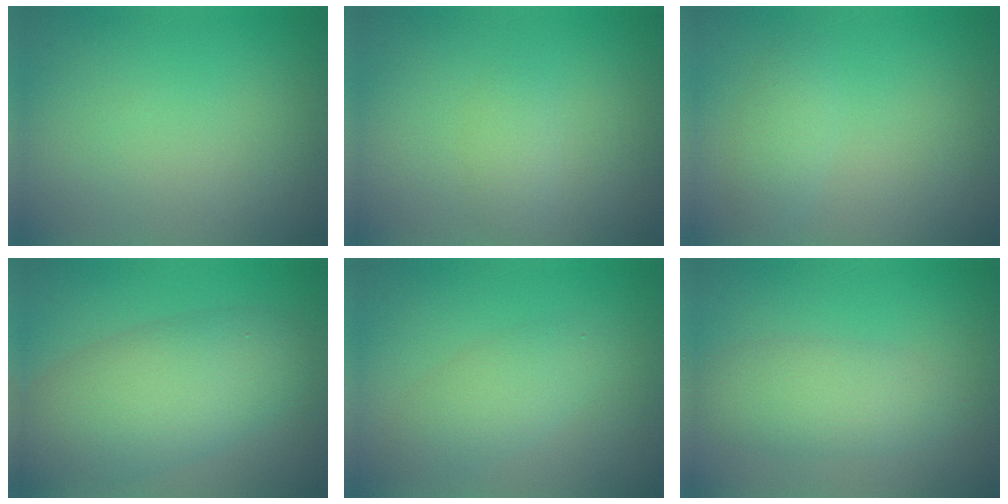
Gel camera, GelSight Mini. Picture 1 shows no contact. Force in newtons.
{"total": 1.3, "press": 1.3, "slide": 0.0}
{"total": 1.8, "press": 1.8, "slide": 0.1}
{"total": 7.8, "press": 7.8, "slide": 0.4}
{"total": 2.9, "press": 2.9, "slide": 0.1}
{"total": 3.9, "press": 3.9, "slide": 0.0}